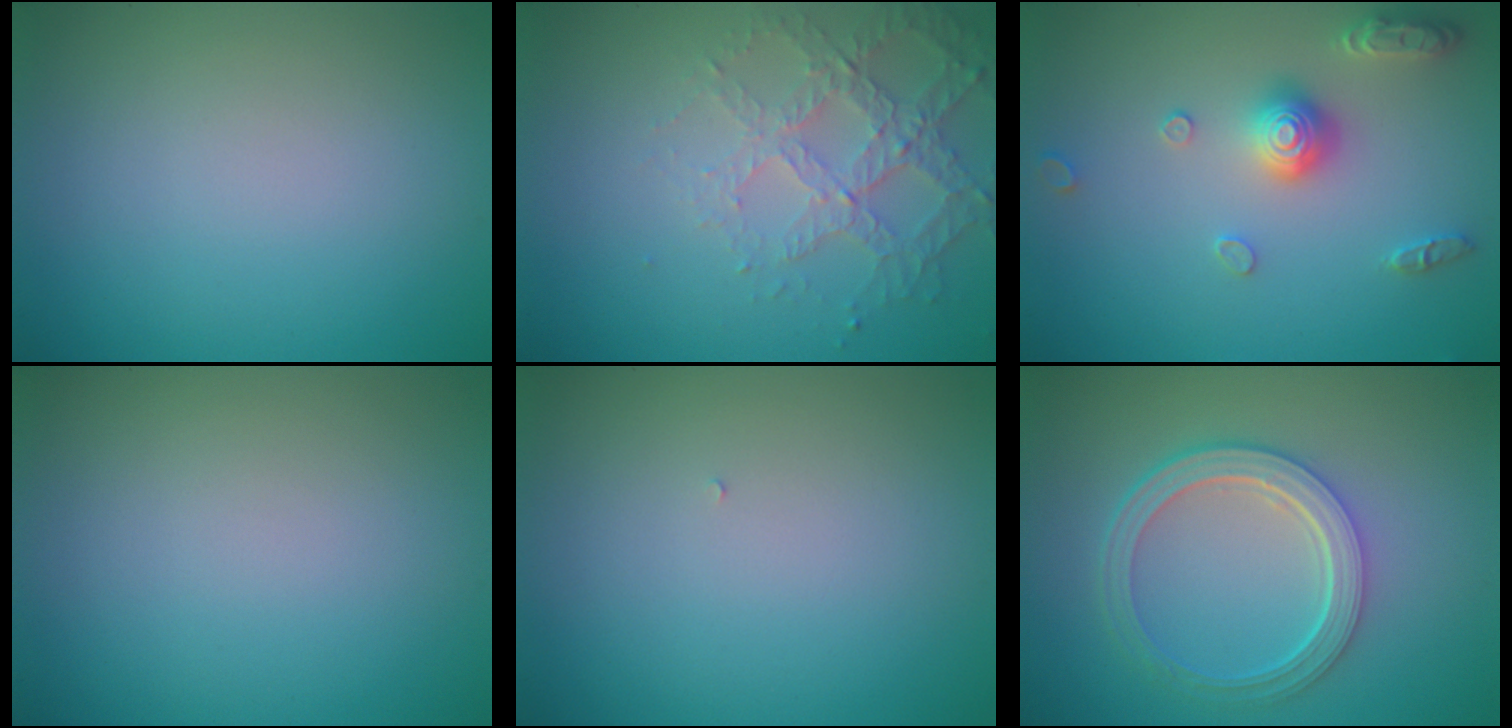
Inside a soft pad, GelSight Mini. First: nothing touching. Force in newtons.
{"total": 4.3, "press": 3.2, "slide": 2.9}
{"total": 2.9, "press": 2.9, "slide": 0.2}
{"total": 0.0}
{"total": 0.0}
{"total": 4.9, "press": 3.7, "slide": 3.3}